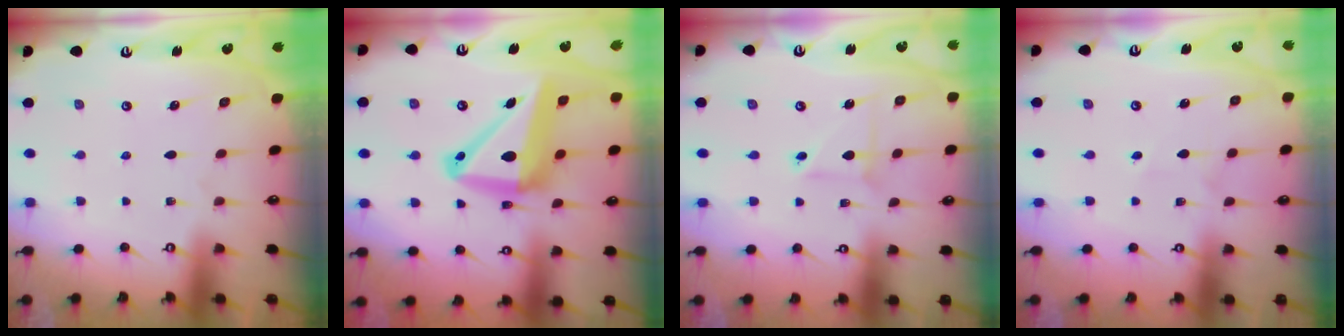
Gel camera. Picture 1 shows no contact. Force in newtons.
{"total": 16.1, "press": 15.6, "slide": 3.9}
{"total": 3.3, "press": 3.3, "slide": 0.4}
{"total": 2.1, "press": 1.9, "slide": 0.9}